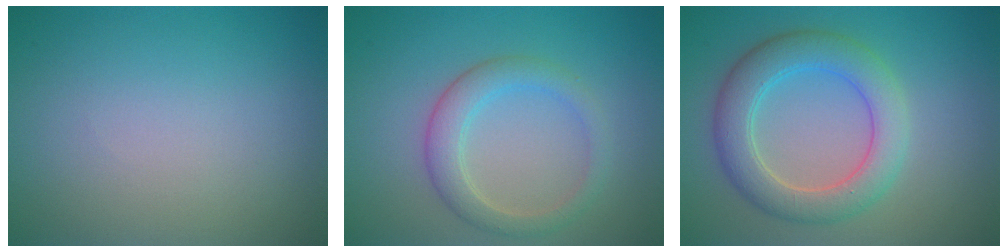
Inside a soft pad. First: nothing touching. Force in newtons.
{"total": 2.8, "press": 2.8, "slide": 0.2}
{"total": 5.3, "press": 5.3, "slide": 0.0}